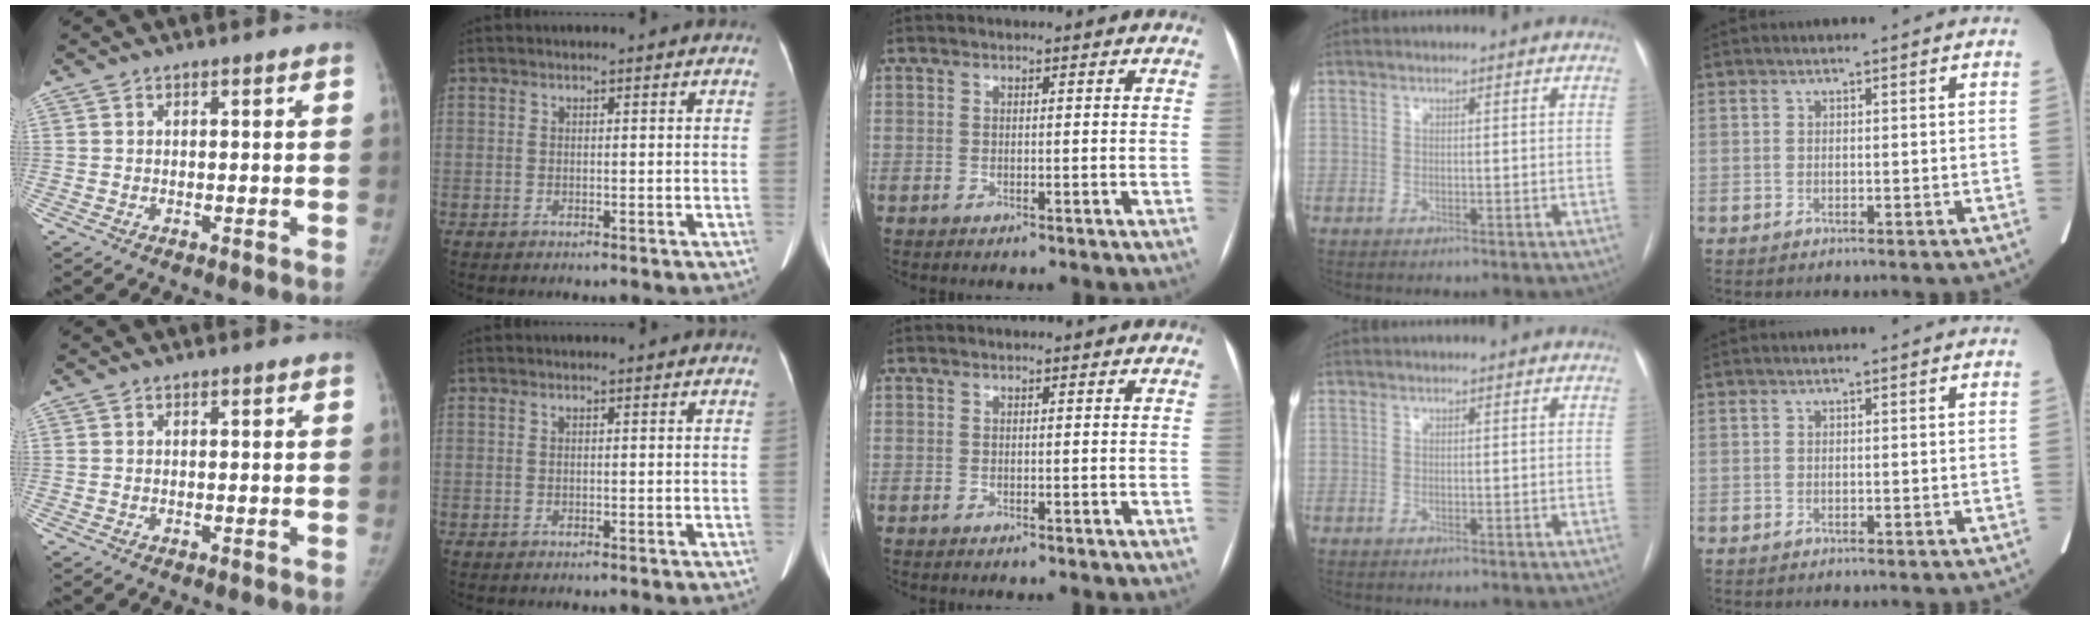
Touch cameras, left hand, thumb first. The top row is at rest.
{}